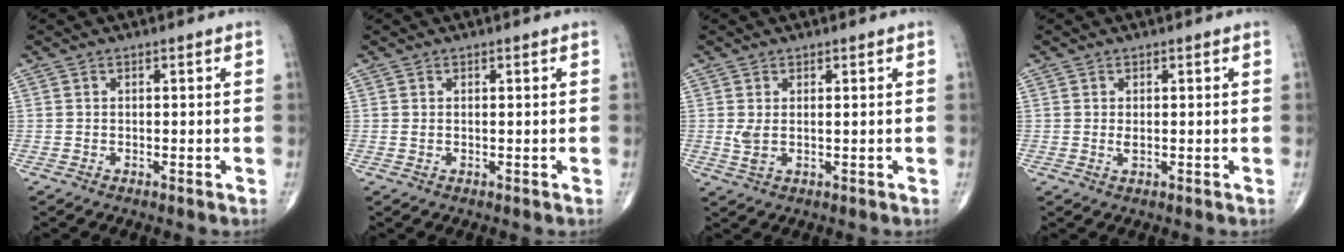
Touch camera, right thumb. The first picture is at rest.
{"total": 0.5, "force": [0.2, 0.2, 0.5], "torque": [-0.017, 0.003, 0.006]}
{"total": 2.6, "force": [0.4, 1.1, 2.3], "torque": [-0.057, -0.003, 0.014]}
{"total": 1.0, "force": [0.1, 0.4, 0.9], "torque": [-0.019, -0.004, 0.004]}